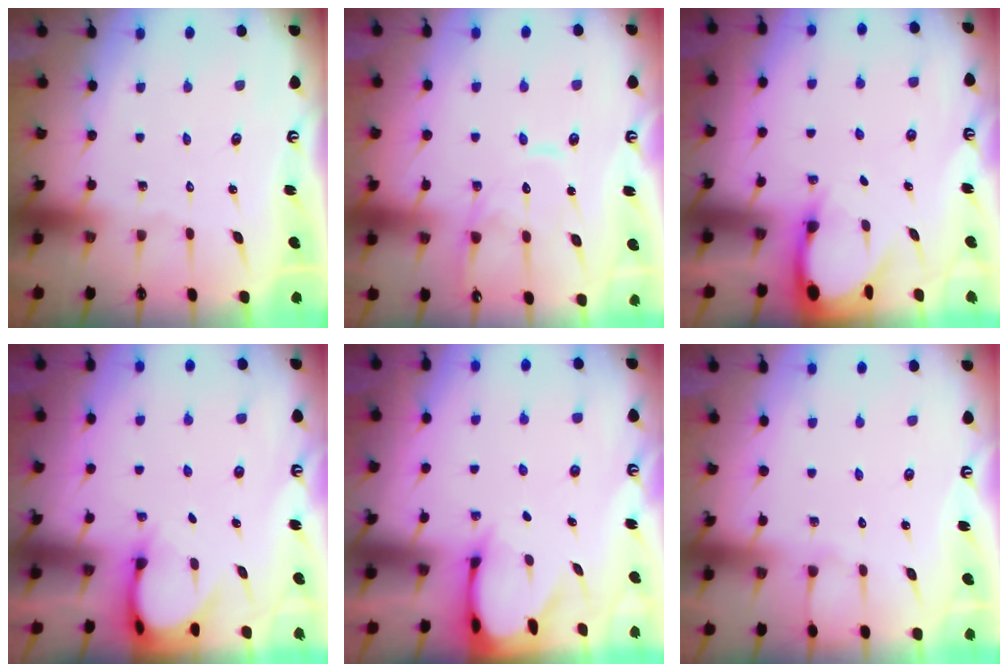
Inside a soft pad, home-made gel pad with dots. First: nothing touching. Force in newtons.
{"total": 13.0, "press": 12.9, "slide": 1.3}
{"total": 3.6, "press": 3.6, "slide": 0.3}
{"total": 4.0, "press": 3.9, "slide": 0.3}
{"total": 3.4, "press": 3.4, "slide": 0.4}
{"total": 3.4, "press": 3.3, "slide": 0.5}